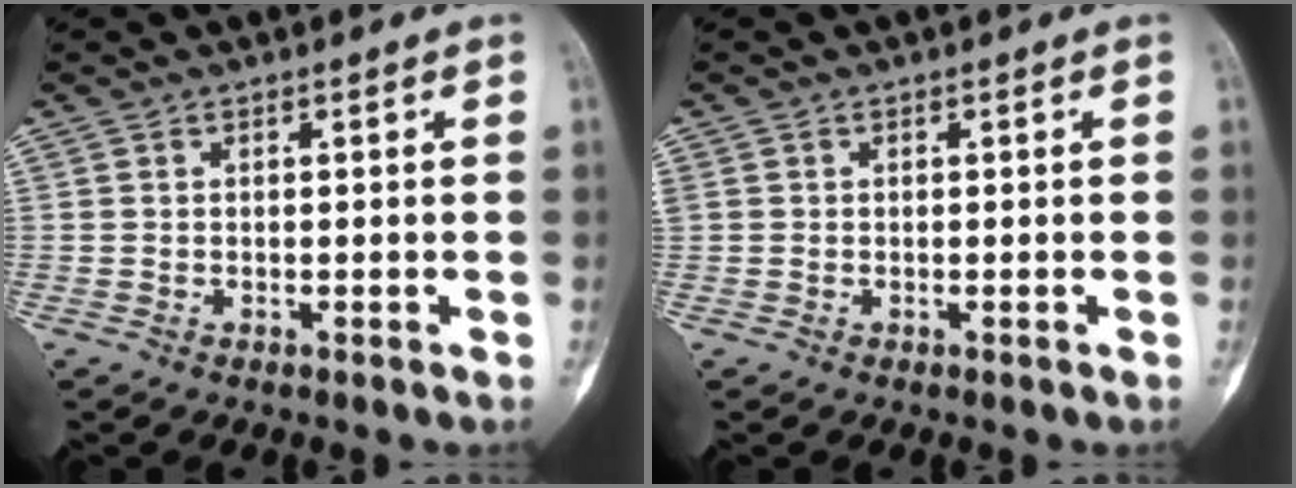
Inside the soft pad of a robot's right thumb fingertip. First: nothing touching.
{"total": 1.3, "force": [-0.1, 1.1, 0.7], "torque": [-0.024, 0.007, 0.000]}